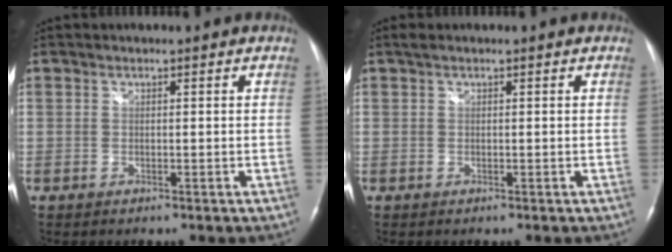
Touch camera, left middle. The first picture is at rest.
{"total": 0.7, "force": [0.4, 0.3, 0.5], "torque": [-0.009, 0.014, 0.006]}